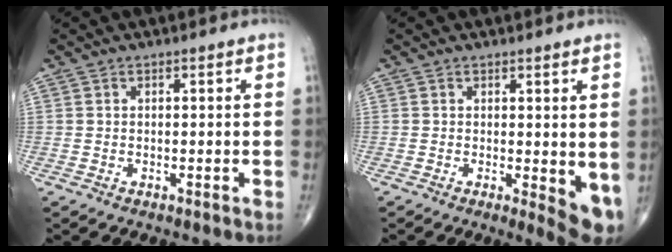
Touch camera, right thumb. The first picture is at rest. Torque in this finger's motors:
{"motor_torque": [0.27, 0.66, 0.75, -0.12, 0.04]}